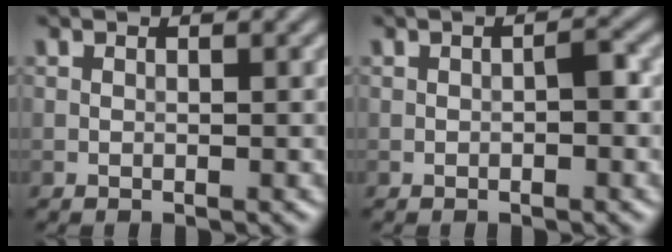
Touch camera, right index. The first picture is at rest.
{"total": 1.2, "force": [-0.4, 0.3, 1.1], "torque": [-0.018, 0.004, -0.005]}